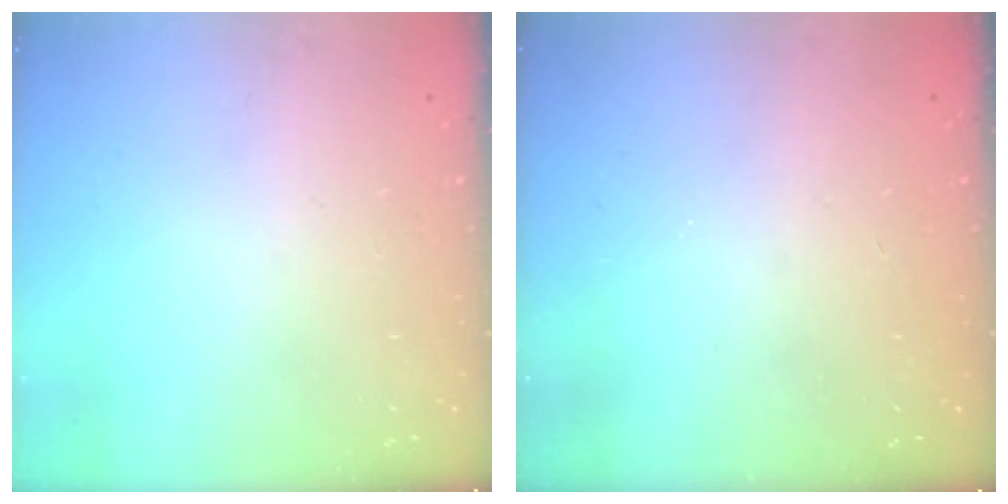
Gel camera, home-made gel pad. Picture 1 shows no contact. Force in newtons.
{"total": 0.0}